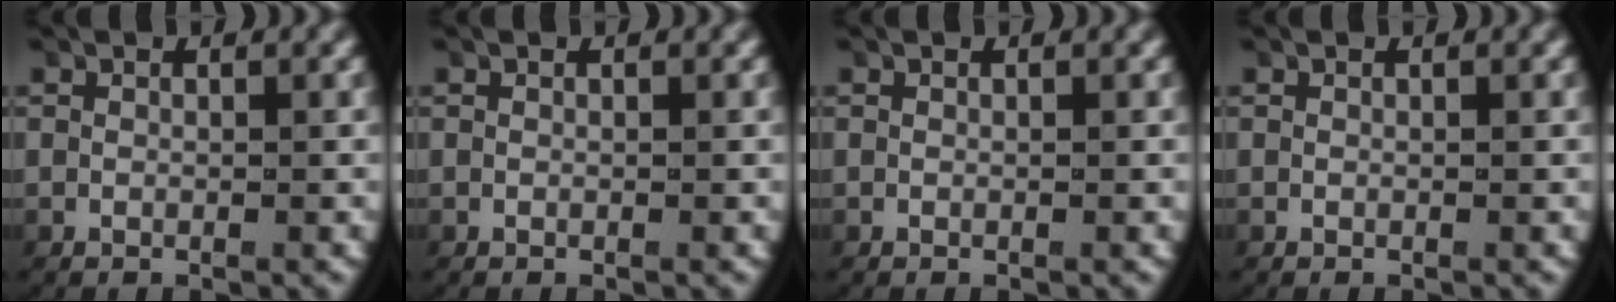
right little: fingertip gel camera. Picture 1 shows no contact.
{"total": 0.0}
{"total": 0.0}
{"total": 0.0}